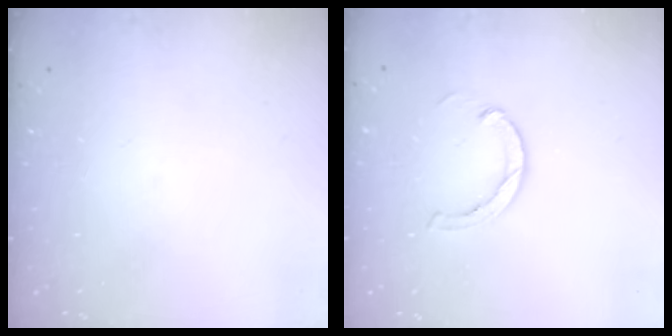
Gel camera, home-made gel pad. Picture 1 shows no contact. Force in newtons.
{"total": 3.0, "press": 3.0, "slide": 0.1}